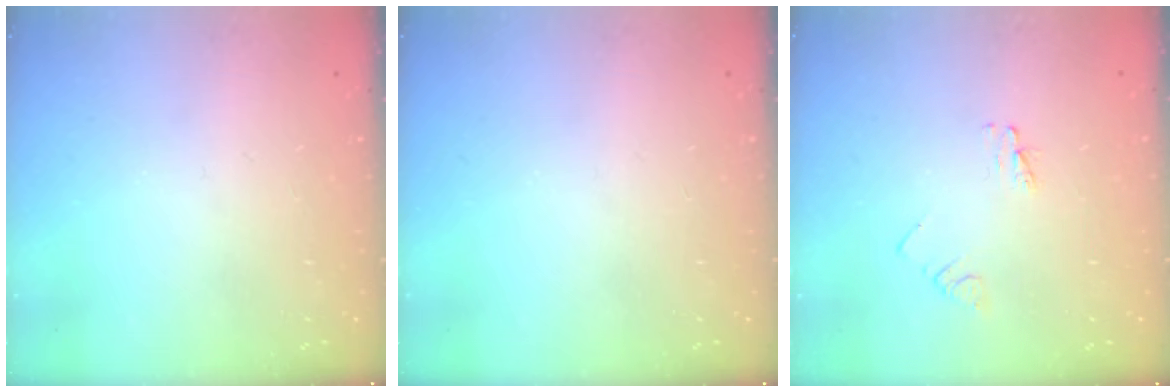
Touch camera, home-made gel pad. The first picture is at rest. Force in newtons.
{"total": 0.0}
{"total": 2.8, "press": 2.8, "slide": 0.3}